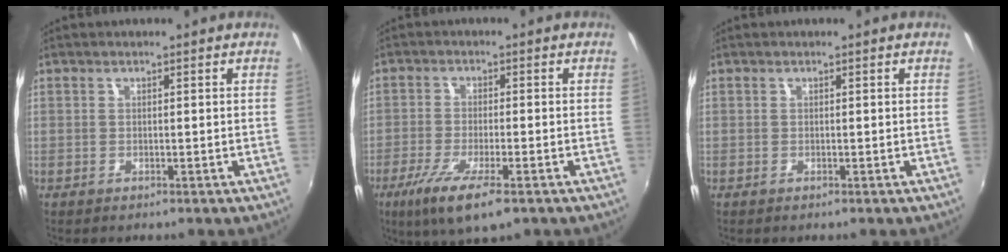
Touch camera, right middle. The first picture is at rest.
{"total": 10.0, "force": [-5.9, 2.1, 7.8], "torque": [-0.167, -0.038, -0.104]}
{"total": 0.0}